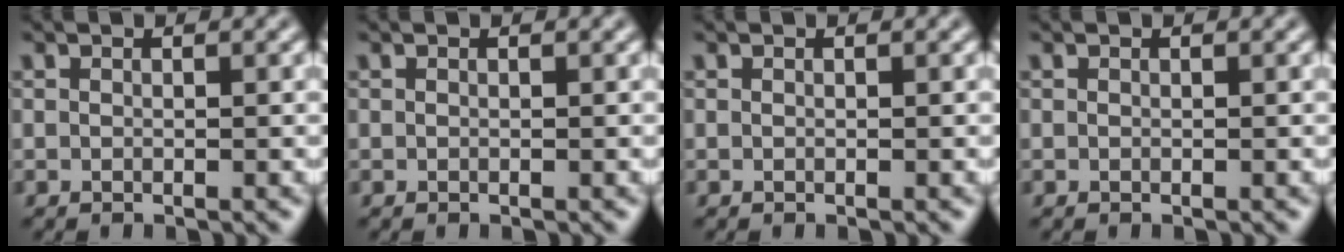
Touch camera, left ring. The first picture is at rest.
{"total": 0.0}
{"total": 0.0}
{"total": 0.0}